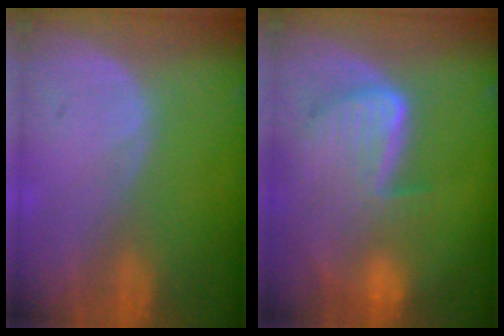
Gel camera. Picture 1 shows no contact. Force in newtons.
{"total": 9.4, "press": 8.1, "slide": 4.9}